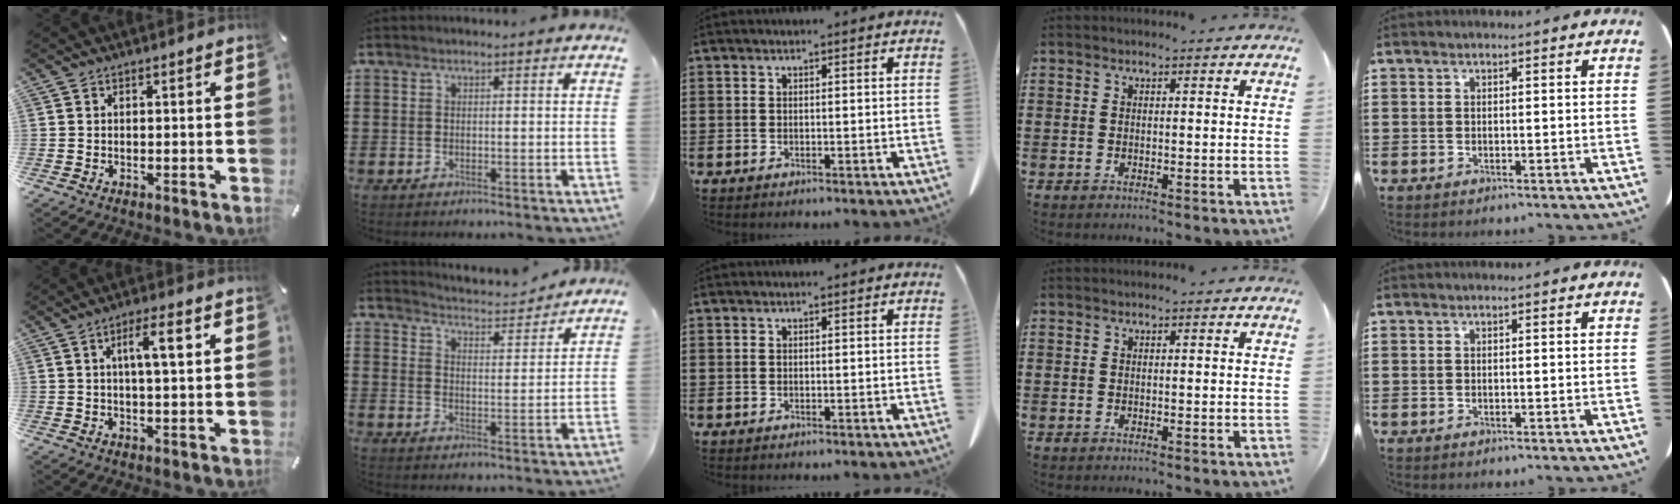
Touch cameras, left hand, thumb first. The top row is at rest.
{"thumb": {"total": 7.5, "force": [2.2, 1.5, 7.0], "torque": [-0.125, -0.002, 0.030]}, "index": {"total": 3.7, "force": [3.7, -0.3, 0.2], "torque": [-0.023, -0.031, 0.060]}}